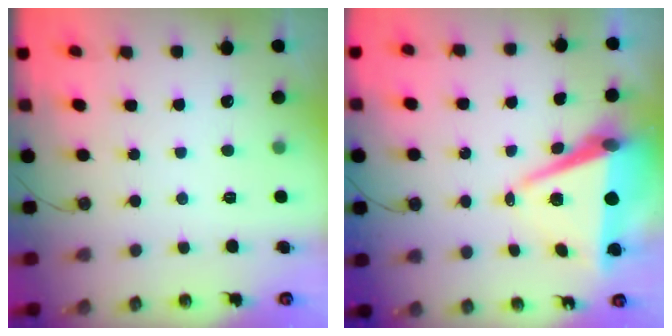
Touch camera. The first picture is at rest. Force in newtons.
{"total": 9.3, "press": 8.2, "slide": 4.3}